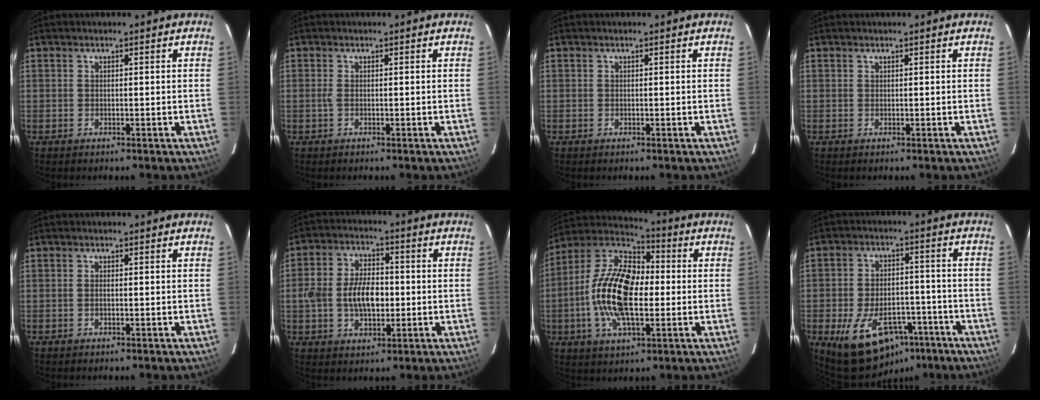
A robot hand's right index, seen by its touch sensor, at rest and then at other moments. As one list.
[{"total": 0.8, "force": [0.0, 0.1, 0.8], "torque": [-0.020, 0.000, -0.002]}, {"total": 0.0}, {"total": 0.0}, {"total": 0.7, "force": [-0.1, 0.2, 0.7], "torque": [-0.016, 0.001, -0.003]}, {"total": 9.8, "force": [-1.1, 5.7, 7.9], "torque": [-0.153, 0.011, -0.017]}, {"total": 18.6, "force": [-1.7, 9.2, 16.1], "torque": [-0.318, 0.008, -0.041]}, {"total": 15.8, "force": [-8.9, 9.7, 8.8], "torque": [-0.174, 0.013, -0.115]}]